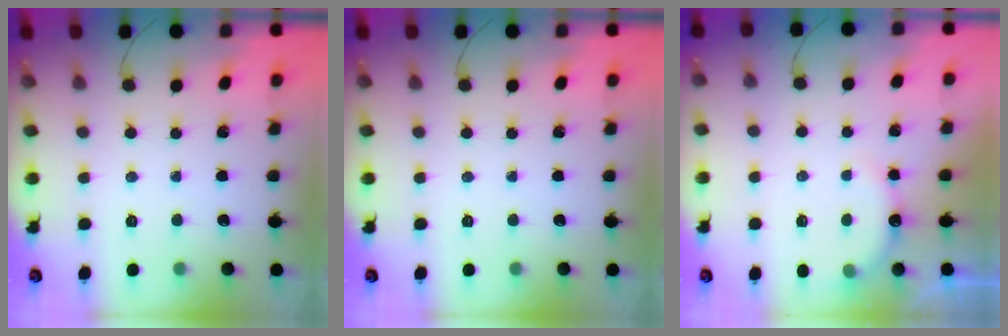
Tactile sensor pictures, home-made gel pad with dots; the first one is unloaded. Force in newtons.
{"total": 0.0}
{"total": 6.2, "press": 6.1, "slide": 1.2}